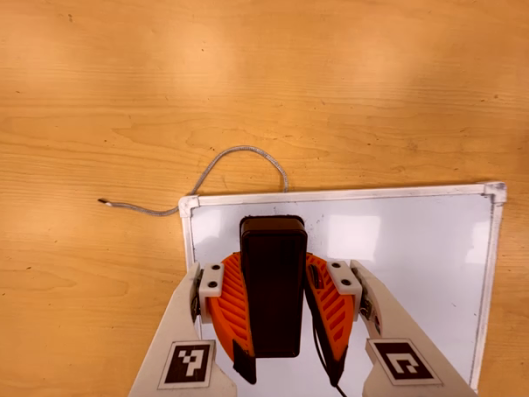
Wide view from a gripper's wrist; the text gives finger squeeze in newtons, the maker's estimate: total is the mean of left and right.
{"total": 6.6, "left": 5.7, "right": 7.6}